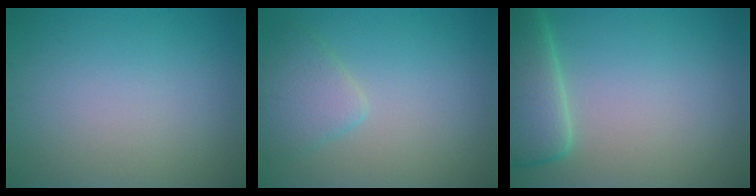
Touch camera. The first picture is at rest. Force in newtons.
{"total": 2.7, "press": 2.7, "slide": 0.3}
{"total": 5.6, "press": 5.6, "slide": 0.5}